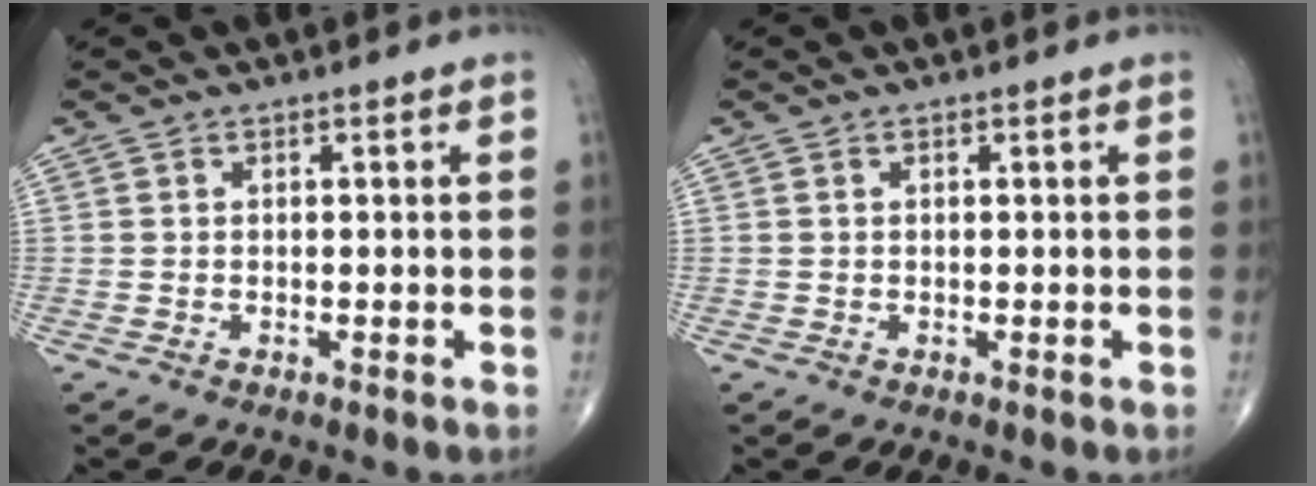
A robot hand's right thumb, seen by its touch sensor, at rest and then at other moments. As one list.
[{"total": 0.0}]